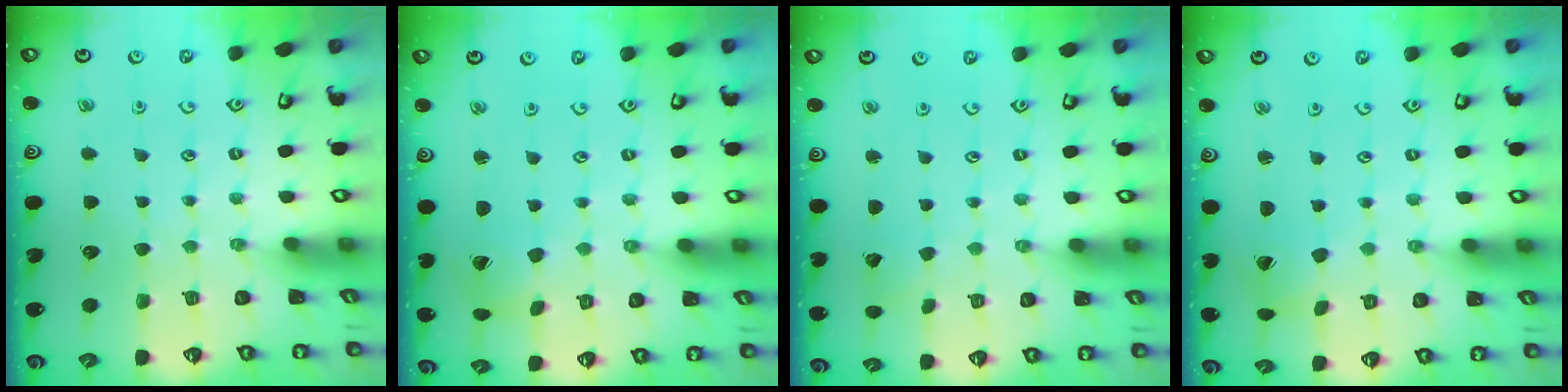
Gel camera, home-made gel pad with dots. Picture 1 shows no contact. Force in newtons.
{"total": 1.6, "press": 1.6, "slide": 0.3}
{"total": 2.6, "press": 2.6, "slide": 0.3}
{"total": 2.0, "press": 2.0, "slide": 0.2}